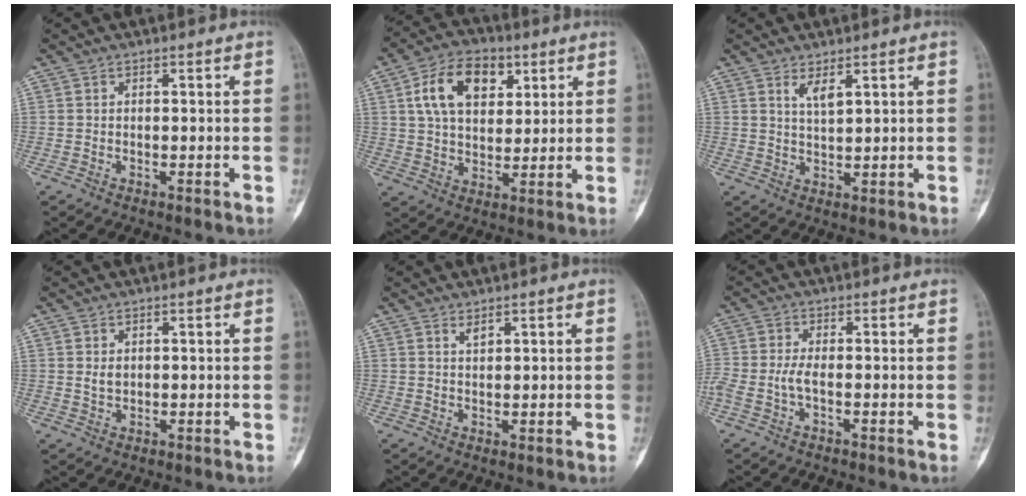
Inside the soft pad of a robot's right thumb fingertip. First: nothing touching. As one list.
[{"total": 13.1, "force": [4.9, 8.3, 8.9], "torque": [-0.130, -0.005, 0.084]}, {"total": 3.1, "force": [1.9, 0.8, 2.3], "torque": [-0.041, -0.019, 0.038]}, {"total": 1.7, "force": [0.4, 1.2, 1.1], "torque": [-0.016, -0.003, 0.011]}, {"total": 1.5, "force": [1.1, 0.6, 0.9], "torque": [-0.010, -0.009, 0.021]}, {"total": 3.4, "force": [-1.1, 1.2, 3.0], "torque": [-0.083, 0.003, -0.024]}]